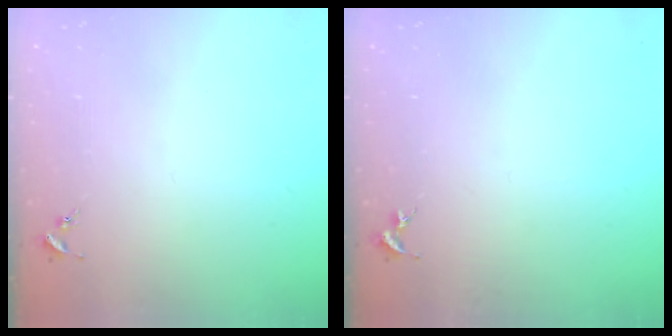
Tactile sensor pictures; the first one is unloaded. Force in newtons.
{"total": 0.0}